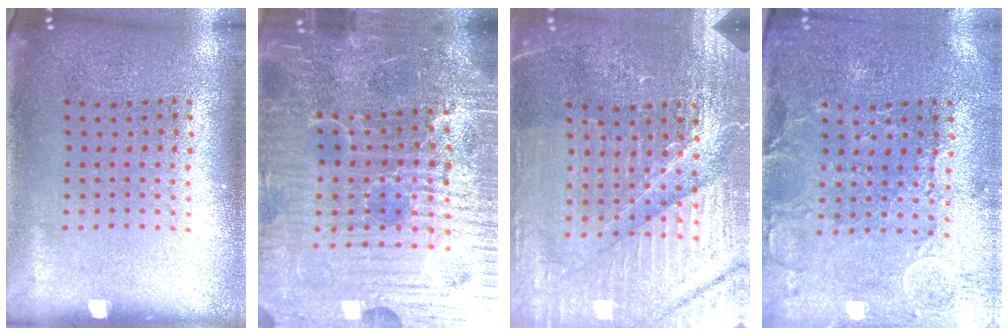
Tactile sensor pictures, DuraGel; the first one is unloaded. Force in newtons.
{"total": 6.8, "press": 6.1, "slide": 3.0}
{"total": 4.9, "press": 4.6, "slide": 1.7}
{"total": 0.6, "press": 0.3, "slide": 0.5}